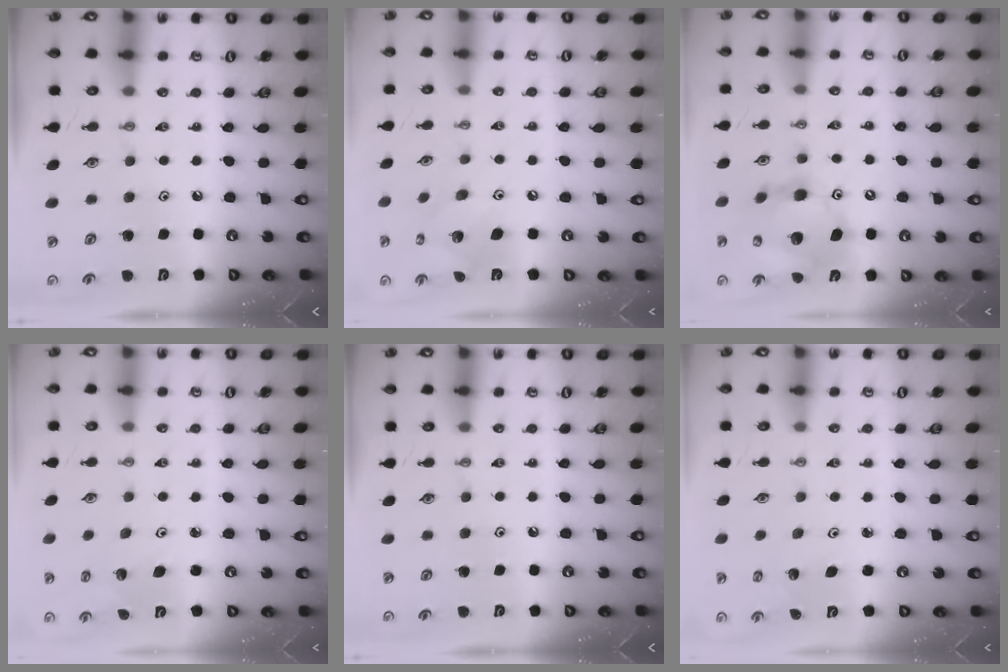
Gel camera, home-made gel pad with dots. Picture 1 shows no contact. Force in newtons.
{"total": 10.6, "press": 10.5, "slide": 0.9}
{"total": 15.2, "press": 15.1, "slide": 1.8}
{"total": 2.8, "press": 2.4, "slide": 1.5}
{"total": 0.0}
{"total": 1.1, "press": 1.1, "slide": 0.1}